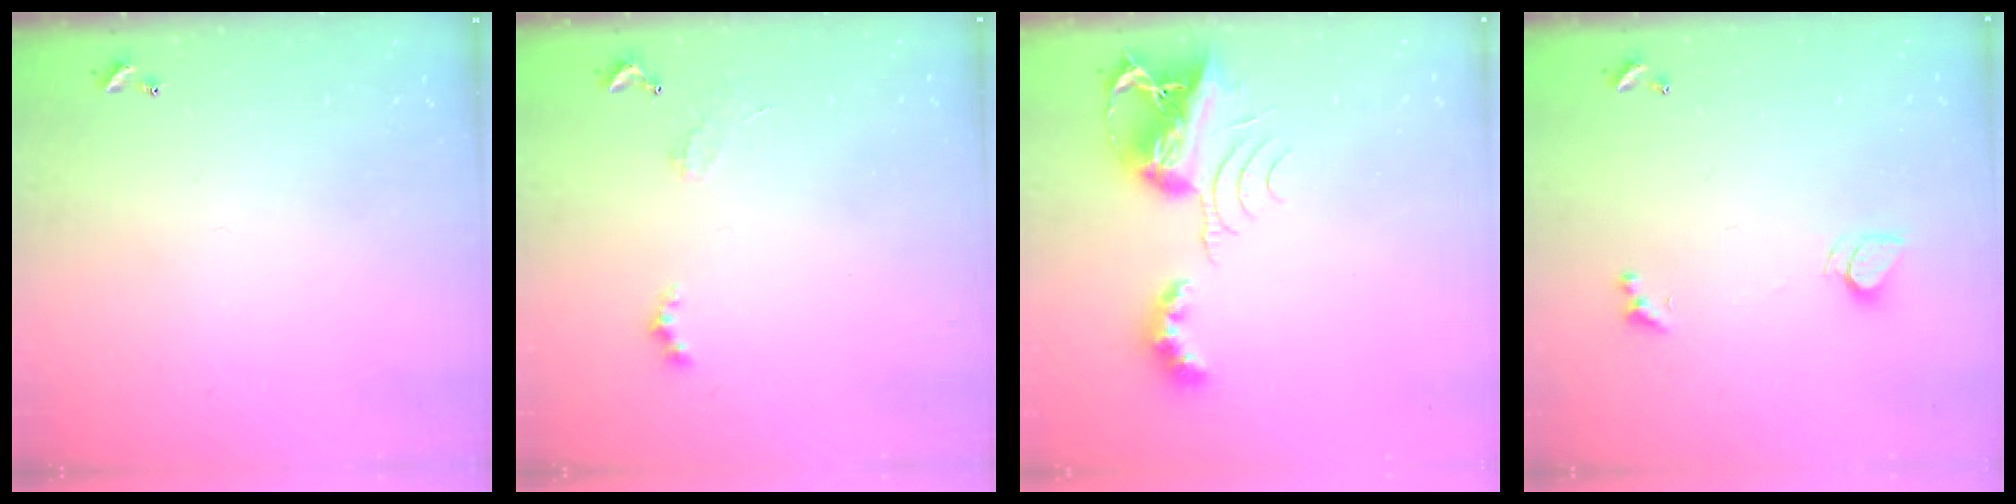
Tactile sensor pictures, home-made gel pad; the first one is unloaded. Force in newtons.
{"total": 1.5, "press": 1.5, "slide": 0.5}
{"total": 9.0, "press": 9.0, "slide": 1.0}
{"total": 2.0, "press": 1.9, "slide": 0.5}